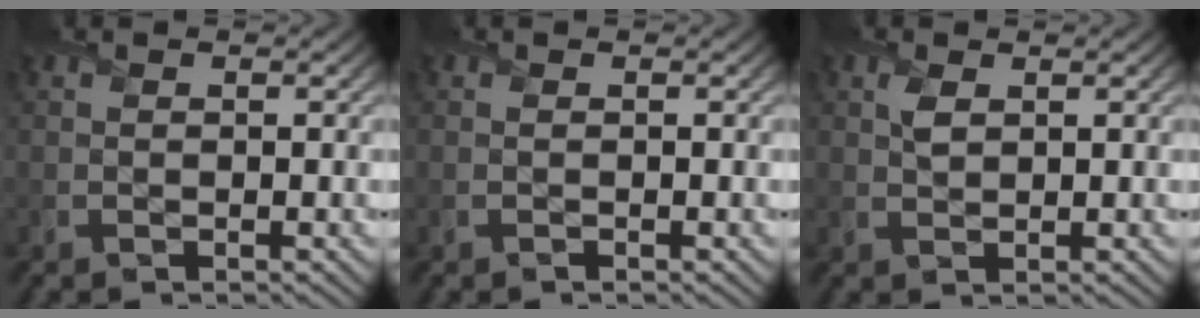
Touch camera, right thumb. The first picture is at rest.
{"total": 0.0}
{"total": 1.5, "force": [0.8, 0.8, 1.0], "torque": [-0.025, -0.001, 0.018]}